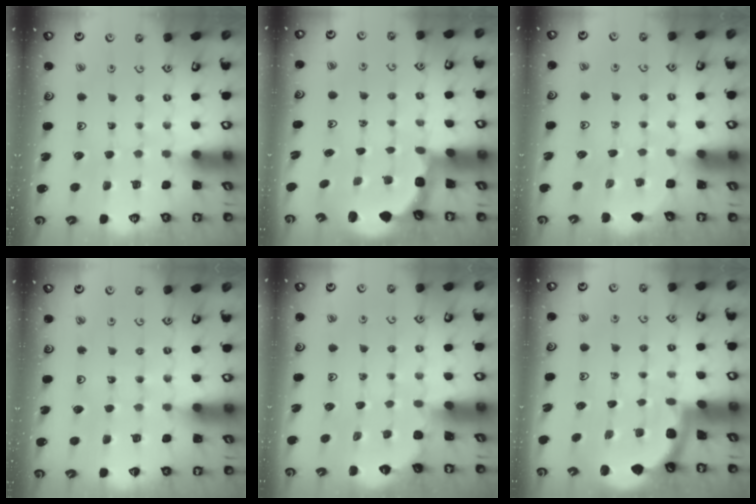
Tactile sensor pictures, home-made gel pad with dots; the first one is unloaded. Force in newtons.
{"total": 2.9, "press": 1.9, "slide": 2.2}
{"total": 1.5, "press": 1.2, "slide": 1.0}
{"total": 2.7, "press": 2.7, "slide": 0.3}
{"total": 2.0, "press": 2.0, "slide": 0.1}
{"total": 1.9, "press": 1.9, "slide": 0.0}